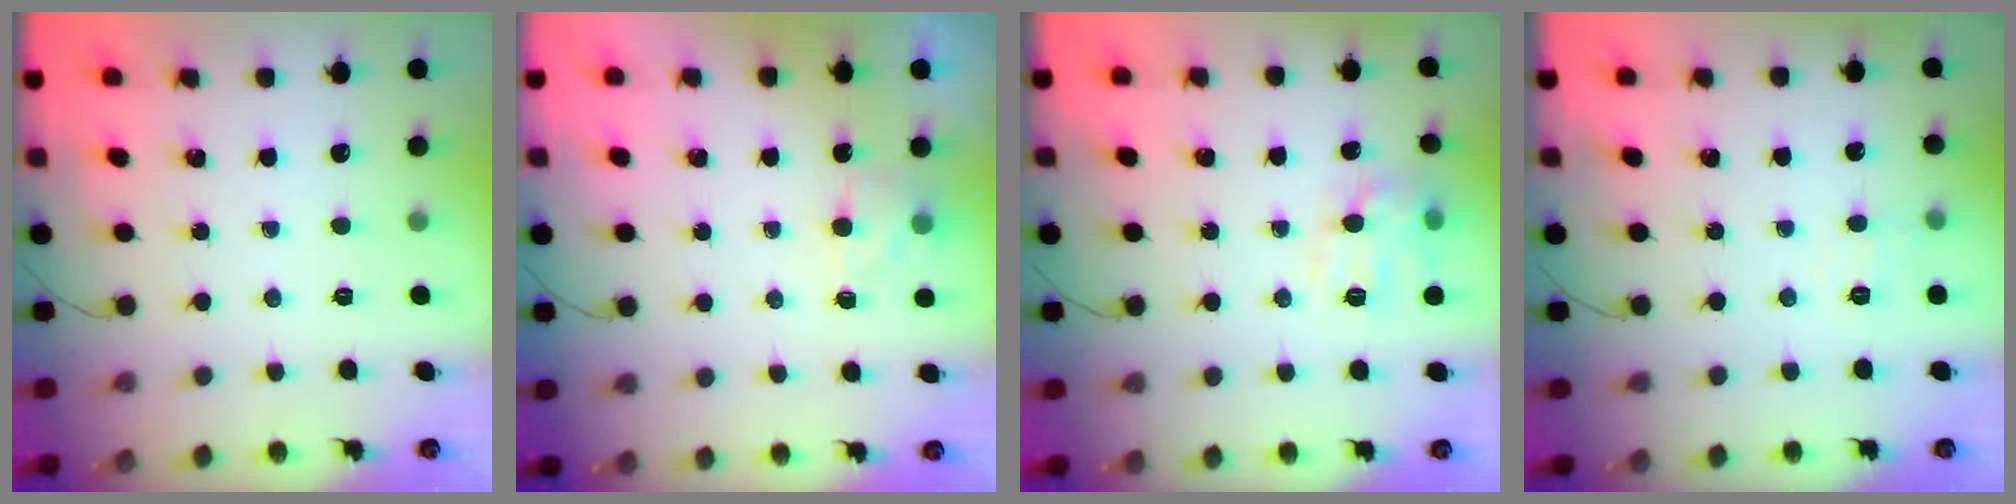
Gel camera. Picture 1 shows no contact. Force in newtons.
{"total": 5.1, "press": 4.9, "slide": 1.4}
{"total": 9.4, "press": 9.4, "slide": 0.5}
{"total": 5.7, "press": 5.5, "slide": 1.4}